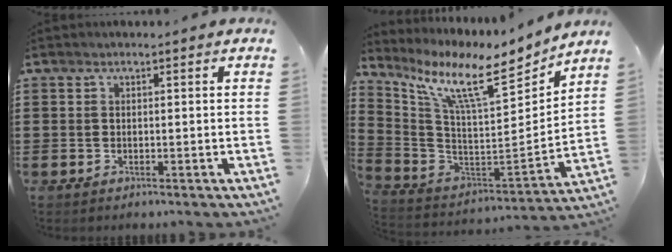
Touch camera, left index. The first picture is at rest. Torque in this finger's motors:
{"motor_torque": [2.14, 0.00, 0.36, 0.21]}